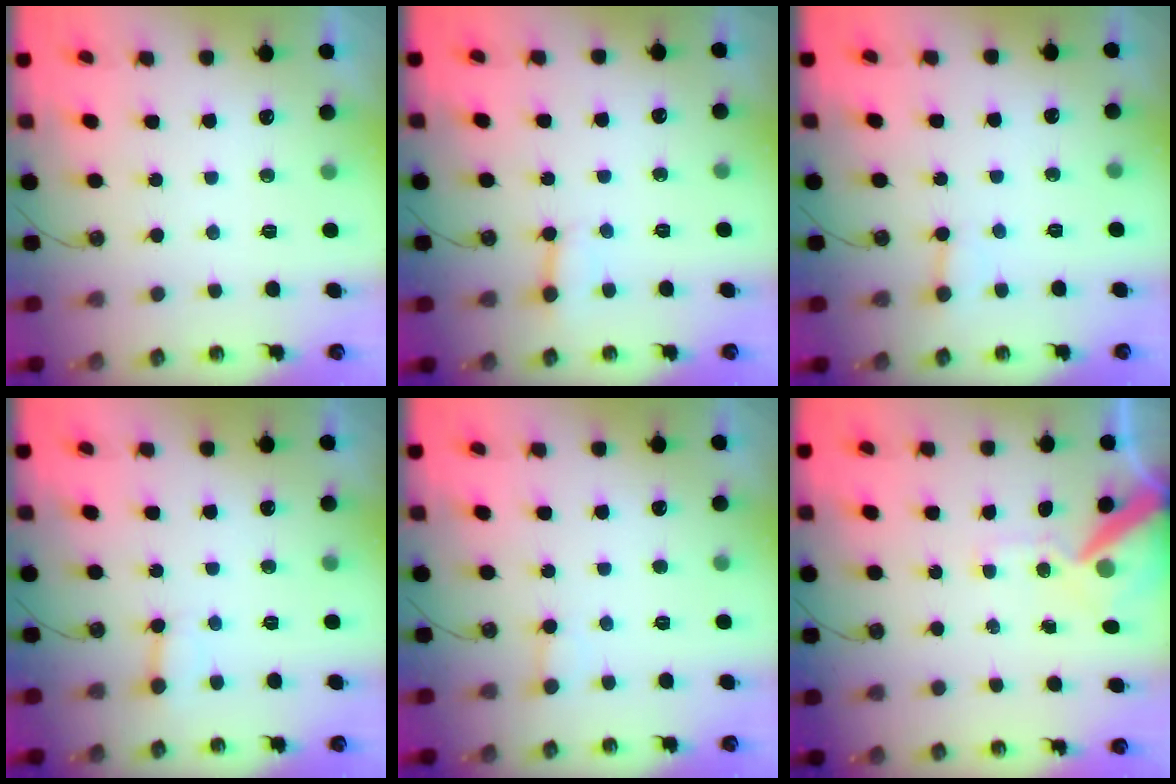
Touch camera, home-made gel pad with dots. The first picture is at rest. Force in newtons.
{"total": 2.5, "press": 2.5, "slide": 0.2}
{"total": 2.1, "press": 2.1, "slide": 0.1}
{"total": 4.2, "press": 4.2, "slide": 0.3}
{"total": 1.9, "press": 1.9, "slide": 0.2}
{"total": 11.7, "press": 11.5, "slide": 1.8}